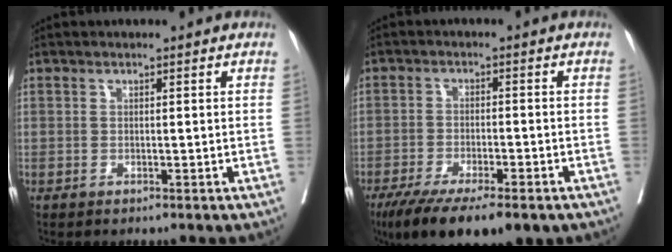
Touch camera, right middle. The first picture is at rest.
{"total": 15.2, "force": [-10.7, 4.2, 10.0], "torque": [-0.156, -0.027, -0.166]}